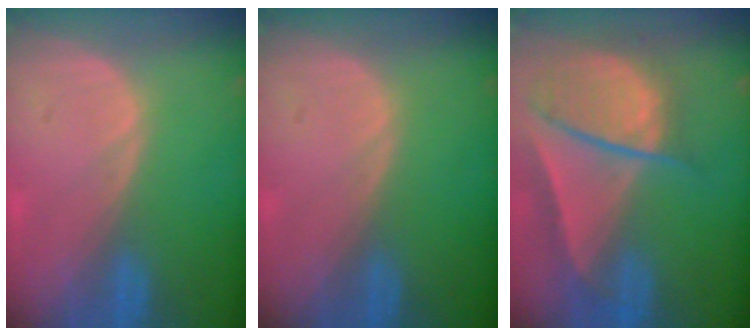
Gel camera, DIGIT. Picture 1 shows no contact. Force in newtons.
{"total": 0.0}
{"total": 9.5, "press": 8.1, "slide": 4.9}